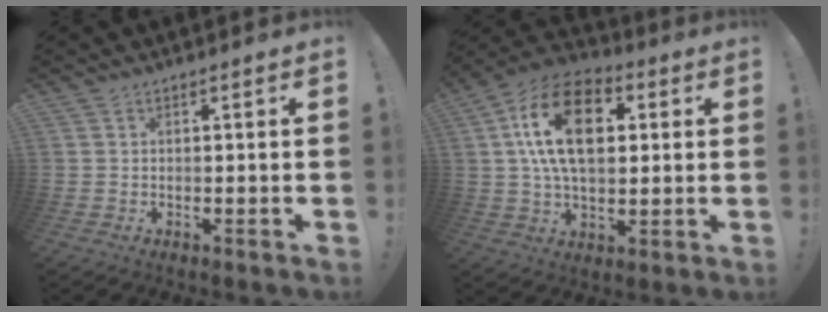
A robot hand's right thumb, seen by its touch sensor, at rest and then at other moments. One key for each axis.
{"total": 20.3, "fx": 4.6, "fy": 12.5, "fz": 15.4, "tx": -0.269, "ty": 0.002, "tz": 0.077}